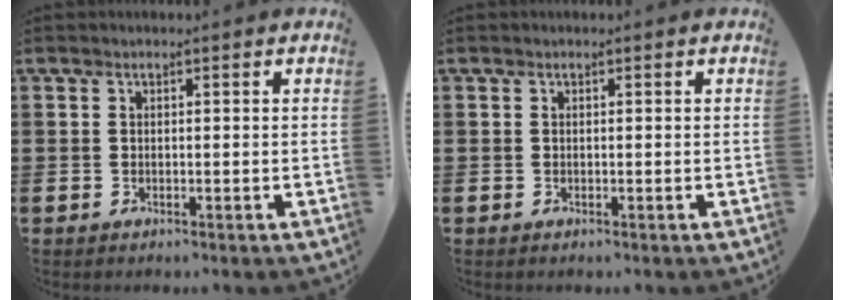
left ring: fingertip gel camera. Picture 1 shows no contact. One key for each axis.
{"total": 0.0}